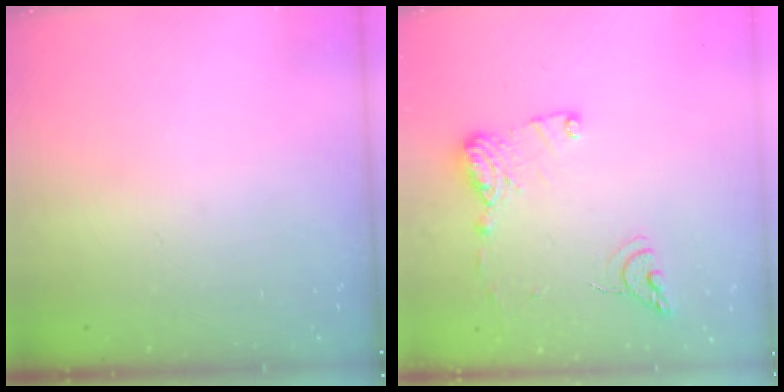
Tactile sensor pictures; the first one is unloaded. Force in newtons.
{"total": 12.2, "press": 12.2, "slide": 1.0}